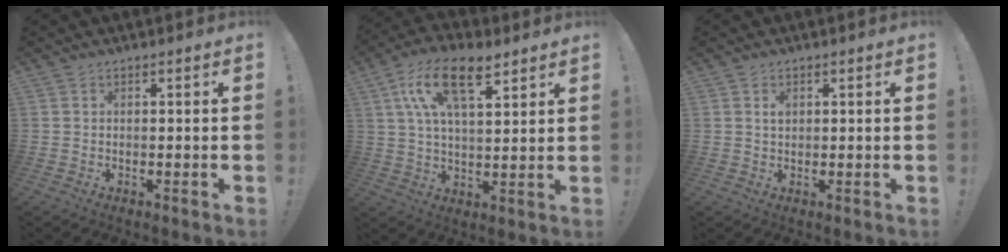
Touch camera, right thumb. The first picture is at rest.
{"total": 15.4, "force": [7.7, 6.9, 11.4], "torque": [-0.200, -0.023, 0.134]}
{"total": 1.4, "force": [0.4, 1.0, 0.9], "torque": [-0.008, -0.002, 0.006]}